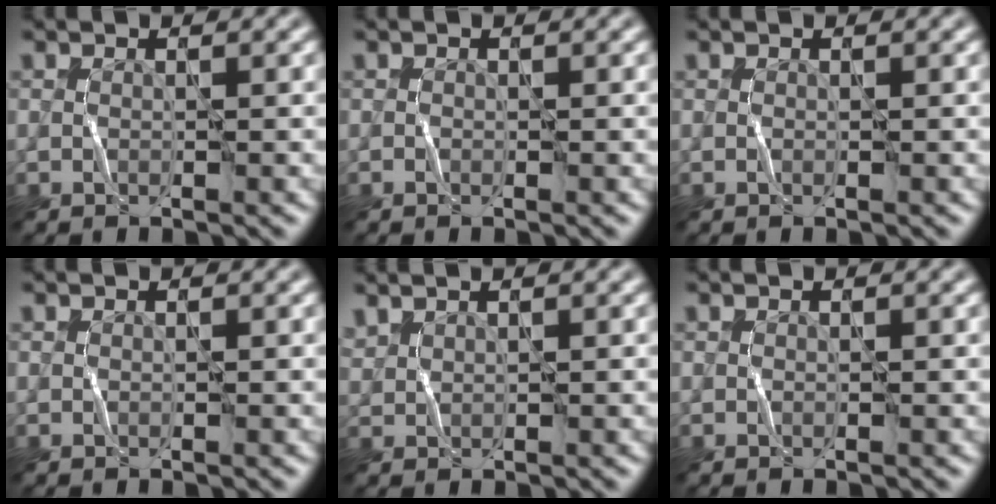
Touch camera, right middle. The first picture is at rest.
{"total": 0.0}
{"total": 0.0}
{"total": 0.0}
{"total": 0.9, "force": [0.8, 0.1, -0.3], "torque": [0.005, -0.002, 0.013]}
{"total": 0.0}